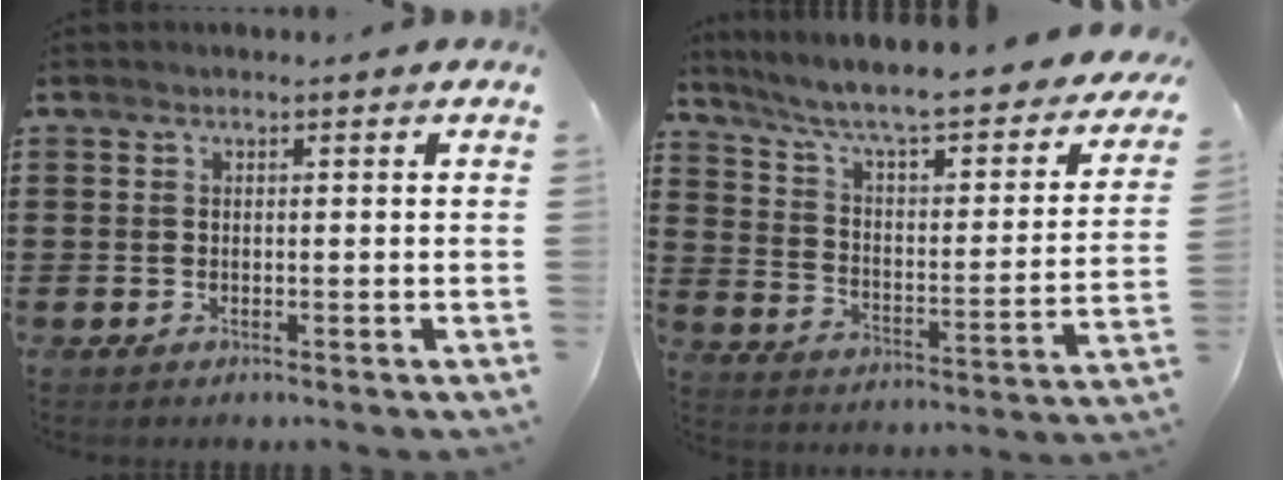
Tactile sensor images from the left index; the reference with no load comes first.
{"total": 7.0, "force": [5.6, 0.5, 4.2], "torque": [-0.104, -0.050, 0.087]}